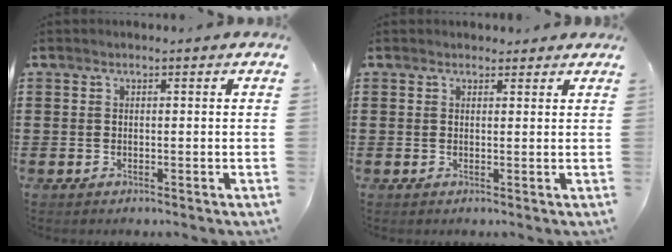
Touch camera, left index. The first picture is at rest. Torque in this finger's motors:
{"motor_torque": [0.13, -0.15, 0.00, 0.00]}